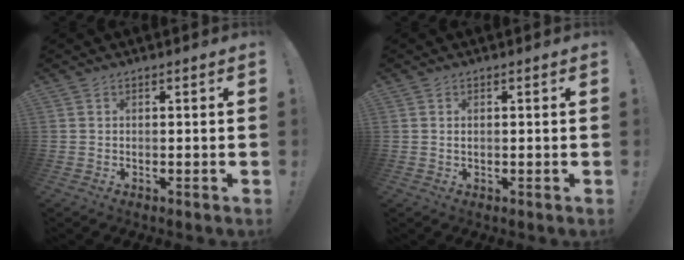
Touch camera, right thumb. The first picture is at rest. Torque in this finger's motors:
{"motor_torque": [-0.66, 0.02, -0.29, 0.19, 0.06]}